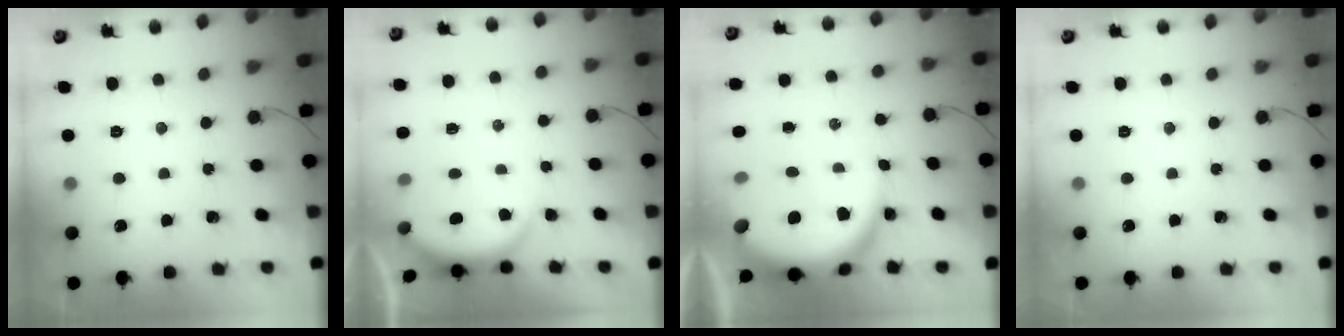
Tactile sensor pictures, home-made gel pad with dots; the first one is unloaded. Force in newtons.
{"total": 2.3, "press": 2.2, "slide": 0.5}
{"total": 10.0, "press": 10.0, "slide": 1.1}
{"total": 0.0}